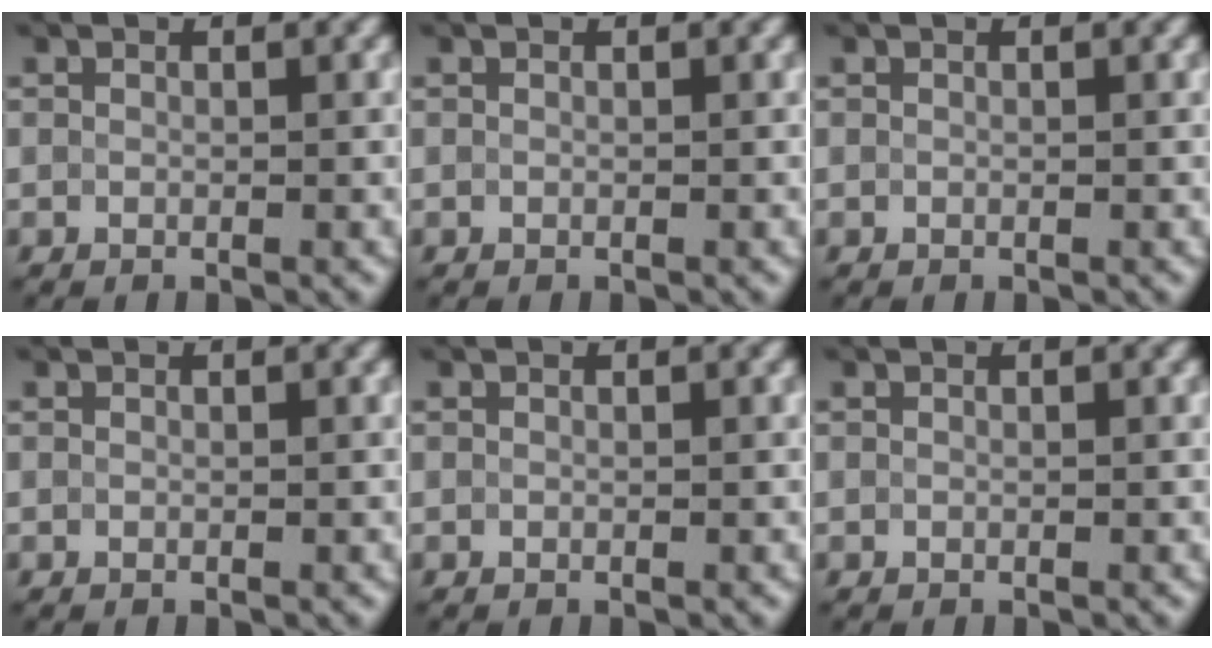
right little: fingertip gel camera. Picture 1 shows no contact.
{"total": 0.0}
{"total": 0.0}
{"total": 0.0}
{"total": 0.0}
{"total": 0.0}